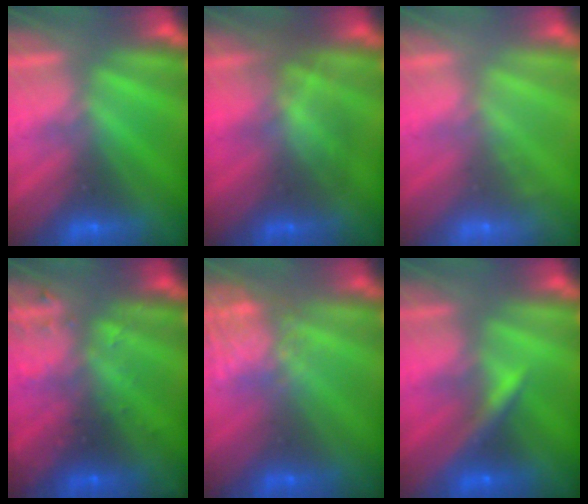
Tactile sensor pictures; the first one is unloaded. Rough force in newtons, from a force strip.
{"total": 2.8}
{"total": 1.7}
{"total": 2.9}
{"total": 4.6}
{"total": 3.1}